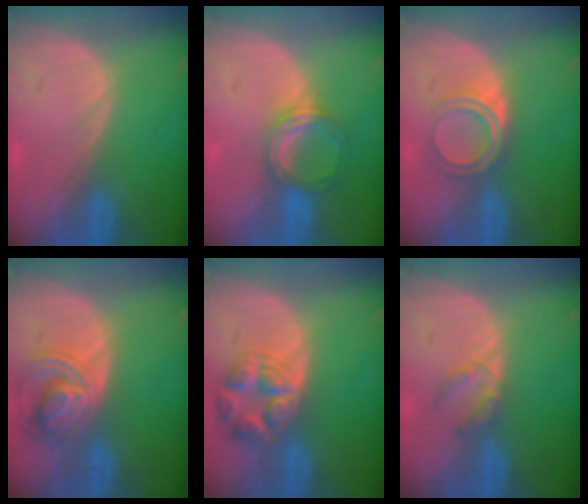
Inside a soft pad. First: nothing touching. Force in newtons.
{"total": 5.2, "press": 4.9, "slide": 1.7}
{"total": 5.0, "press": 4.3, "slide": 2.6}
{"total": 7.7, "press": 6.9, "slide": 3.5}
{"total": 7.8, "press": 7.0, "slide": 3.6}
{"total": 2.8, "press": 2.8, "slide": 0.3}